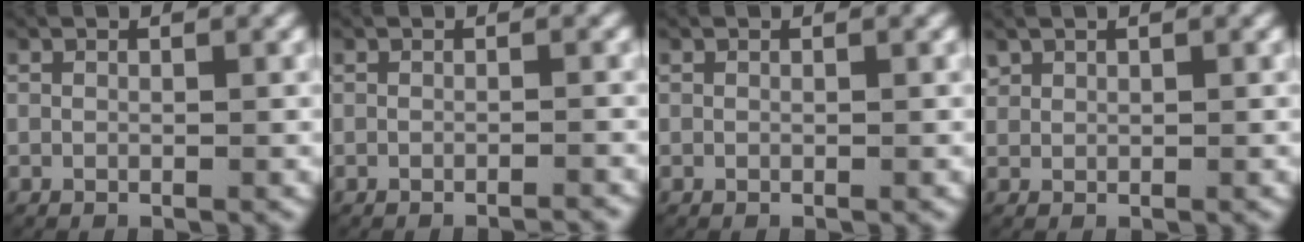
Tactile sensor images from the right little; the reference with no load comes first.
{"total": 1.3, "force": [-1.2, 0.0, 0.4], "torque": [-0.004, 0.001, -0.019]}
{"total": 0.0}
{"total": 1.3, "force": [0.7, 1.0, 0.4], "torque": [-0.014, 0.005, 0.010]}